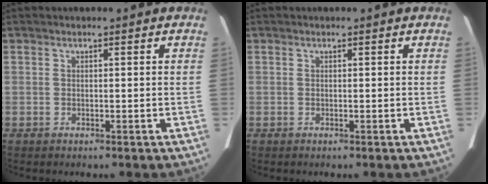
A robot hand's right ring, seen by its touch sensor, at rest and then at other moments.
{"total": 0.0}